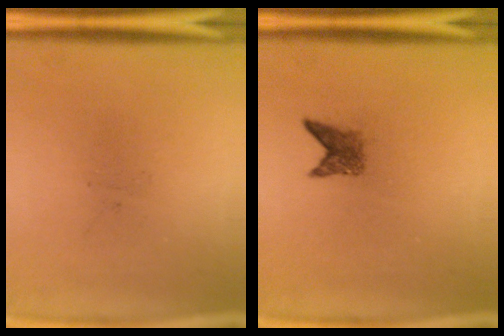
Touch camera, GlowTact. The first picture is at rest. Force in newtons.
{"total": 2.1}